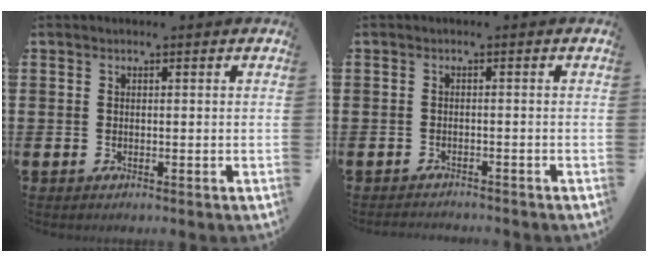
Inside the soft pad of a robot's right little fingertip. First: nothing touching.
{"total": 1.1, "force": [-1.0, 0.0, -0.1], "torque": [-0.001, 0.002, -0.022]}